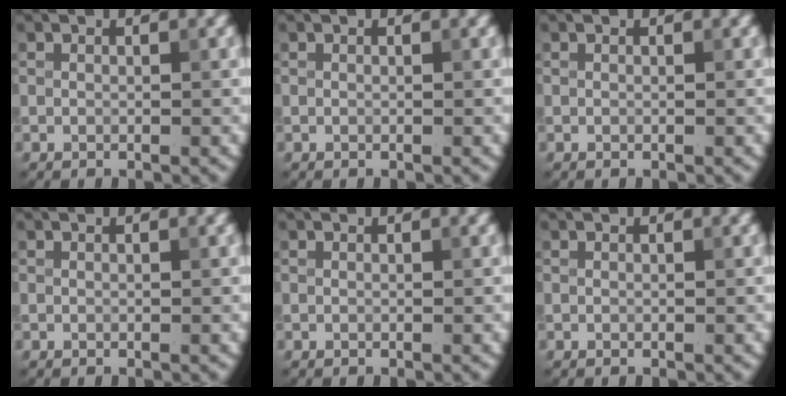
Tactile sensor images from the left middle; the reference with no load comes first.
{"total": 0.0}
{"total": 0.0}
{"total": 0.0}
{"total": 0.0}
{"total": 0.0}